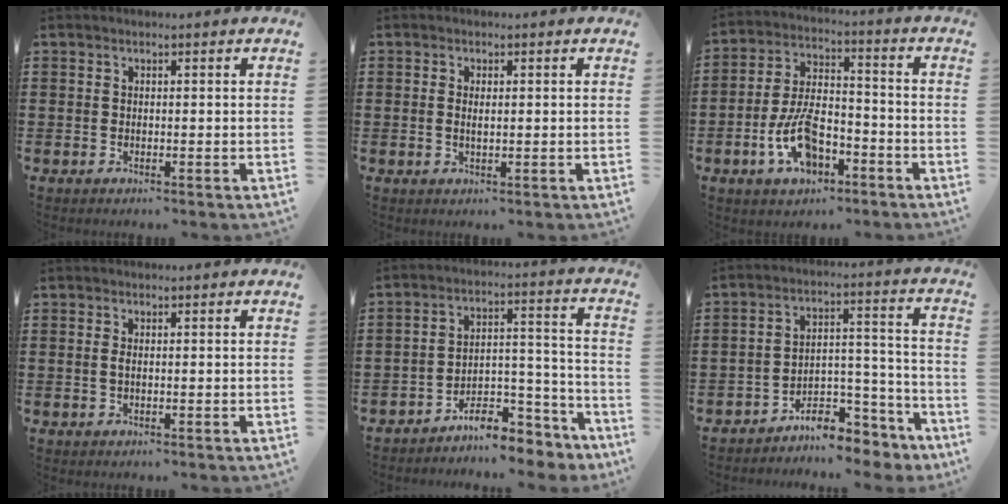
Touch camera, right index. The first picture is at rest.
{"total": 1.5, "force": [0.2, 0.3, 1.5], "torque": [-0.030, -0.001, 0.003]}
{"total": 9.5, "force": [-4.2, 4.7, 7.1], "torque": [-0.154, 0.002, -0.076]}
{"total": 0.9, "force": [0.0, 0.2, 0.9], "torque": [-0.019, 0.001, 0.000]}
{"total": 8.1, "force": [-7.4, 2.2, 2.3], "torque": [-0.028, 0.024, -0.140]}
{"total": 6.9, "force": [-6.3, 2.4, 1.7], "torque": [-0.022, 0.023, -0.120]}